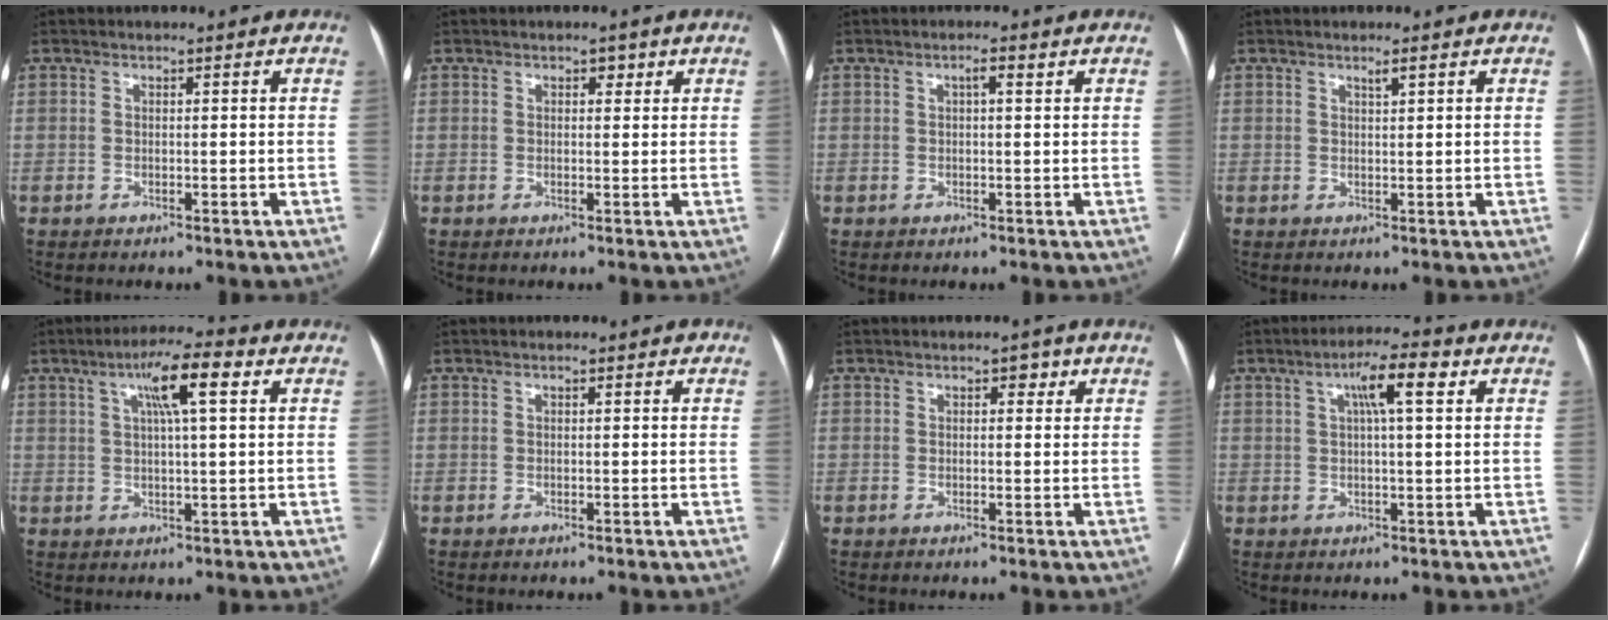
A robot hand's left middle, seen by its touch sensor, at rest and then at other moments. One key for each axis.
{"total": 1.3, "fx": 0.7, "fy": 0.8, "fz": 0.7, "tx": -0.006, "ty": 0.003, "tz": 0.008}
{"total": 1.5, "fx": 0.6, "fy": 0.2, "fz": 1.4, "tx": -0.024, "ty": 0.007, "tz": 0.009}
{"total": 1.0, "fx": 0.7, "fy": 0.0, "fz": 0.8, "tx": -0.015, "ty": 0.001, "tz": 0.013}
{"total": 8.0, "fx": 3.0, "fy": 0.8, "fz": 7.3, "tx": -0.129, "ty": 0.016, "tz": 0.047}
{"total": 0.7, "fx": 0.2, "fy": 0.4, "fz": 0.5, "tx": -0.005, "ty": 0.002, "tz": 0.000}
{"total": 1.5, "fx": 0.7, "fy": 0.8, "fz": 1.0, "tx": -0.010, "ty": 0.009, "tz": 0.007}
{"total": 6.5, "fx": 2.4, "fy": 0.8, "fz": 6.0, "tx": -0.104, "ty": 0.016, "tz": 0.036}